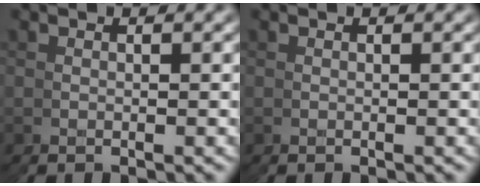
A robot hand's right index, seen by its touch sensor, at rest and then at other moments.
{"total": 0.0}